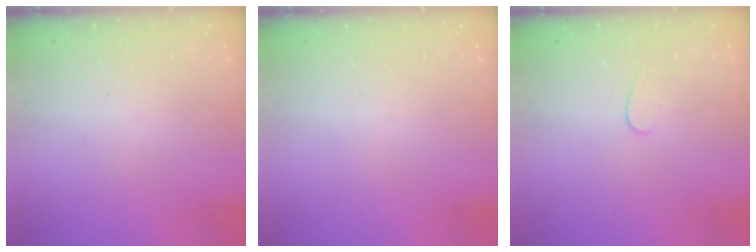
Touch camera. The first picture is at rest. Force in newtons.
{"total": 0.0}
{"total": 3.8, "press": 3.8, "slide": 0.3}